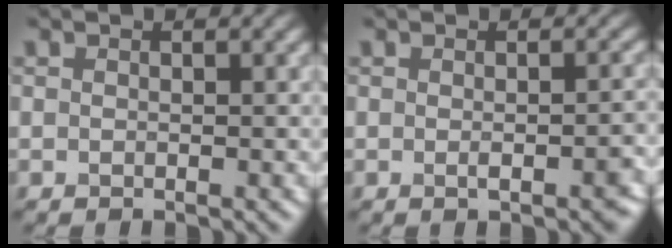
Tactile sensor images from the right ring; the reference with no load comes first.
{"total": 2.8, "force": [-0.6, 0.8, 2.6], "torque": [-0.029, 0.002, -0.005]}